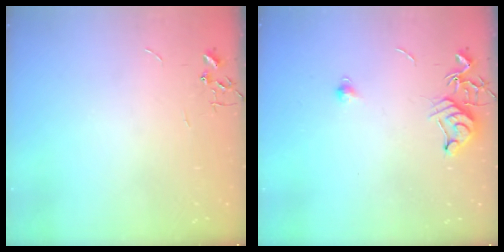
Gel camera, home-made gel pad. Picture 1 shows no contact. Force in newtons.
{"total": 7.8, "press": 7.7, "slide": 0.8}